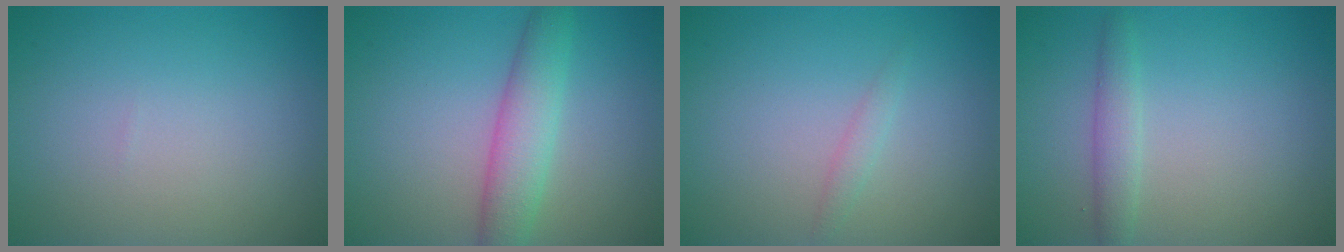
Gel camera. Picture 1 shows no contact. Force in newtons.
{"total": 4.1, "press": 4.1, "slide": 0.1}
{"total": 1.0, "press": 1.0, "slide": 0.1}
{"total": 1.9, "press": 1.8, "slide": 0.1}